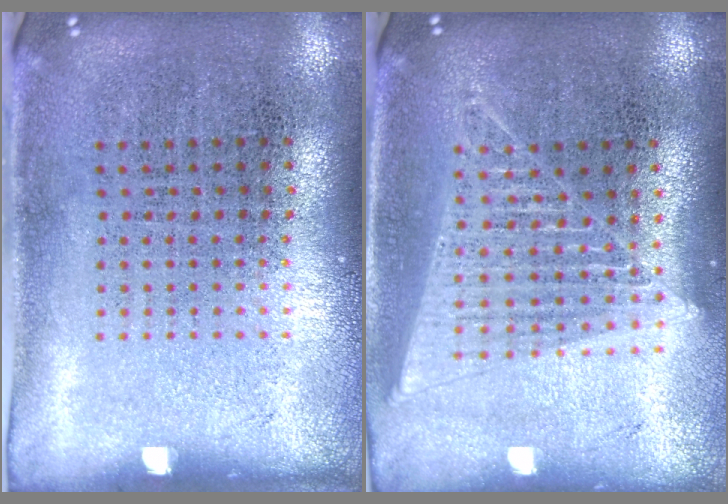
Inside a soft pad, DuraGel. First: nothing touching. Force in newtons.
{"total": 1.5, "press": 1.4, "slide": 0.6}